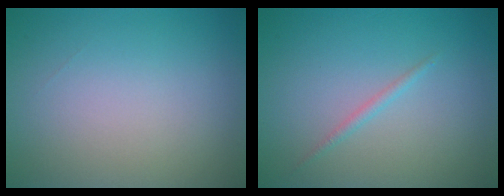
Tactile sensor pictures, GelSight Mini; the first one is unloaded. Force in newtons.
{"total": 0.8, "press": 0.8, "slide": 0.0}